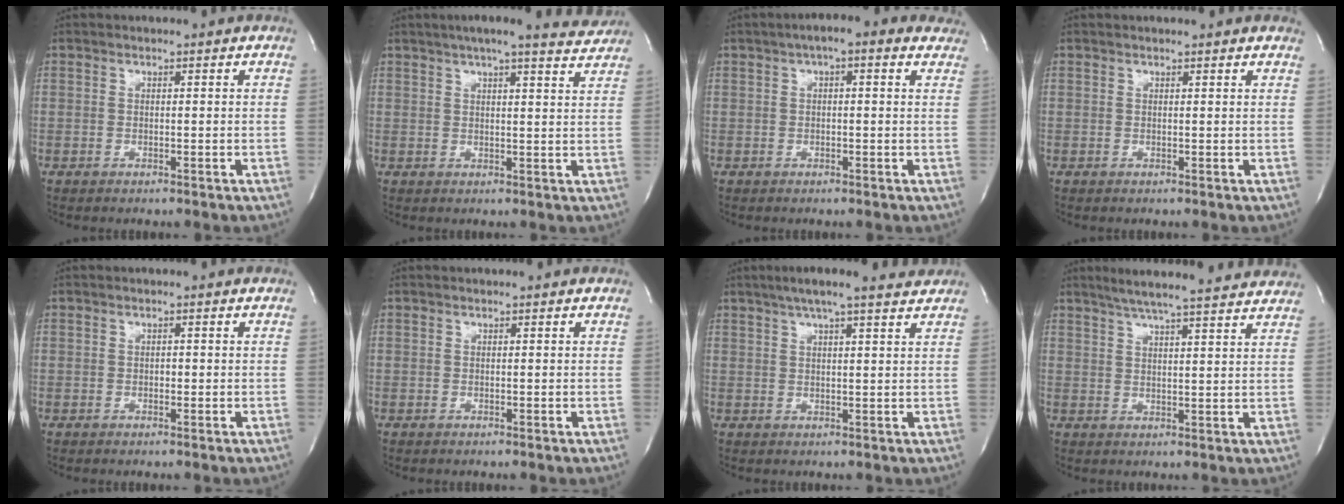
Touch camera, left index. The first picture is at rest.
{"total": 11.6, "force": [10.4, 0.5, 5.2], "torque": [-0.078, -0.002, 0.121]}
{"total": 6.4, "force": [3.9, 2.0, 4.7], "torque": [-0.065, 0.028, 0.045]}
{"total": 1.7, "force": [1.6, -0.3, 0.4], "torque": [-0.018, 0.002, 0.019]}
{"total": 0.5, "force": [-0.3, 0.3, 0.3], "torque": [-0.008, -0.005, -0.003]}
{"total": 0.0}
{"total": 9.8, "force": [8.1, 0.6, 5.5], "torque": [-0.092, 0.017, 0.101]}
{"total": 16.7, "force": [14.9, 0.4, 7.7], "torque": [-0.123, 0.010, 0.191]}